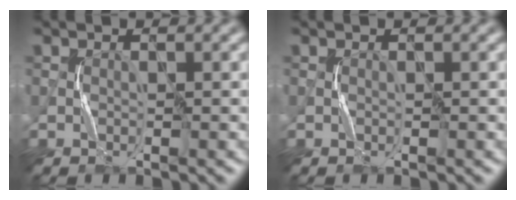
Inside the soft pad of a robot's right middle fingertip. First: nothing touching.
{"total": 0.0}